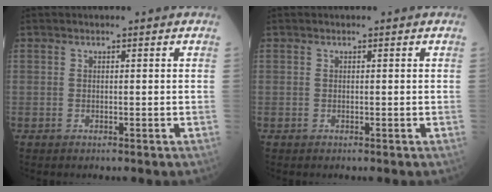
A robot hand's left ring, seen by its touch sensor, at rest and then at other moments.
{"total": 0.0}